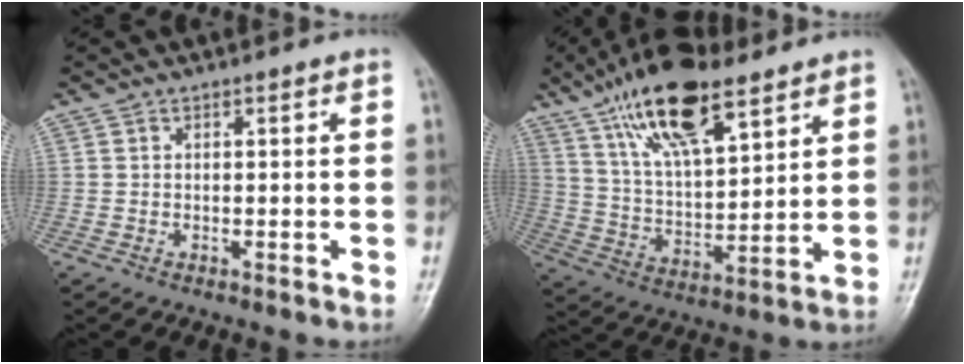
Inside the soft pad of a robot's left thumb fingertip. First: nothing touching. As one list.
[{"total": 18.1, "force": [11.3, 6.8, 12.5], "torque": [-0.196, -0.040, 0.210]}]